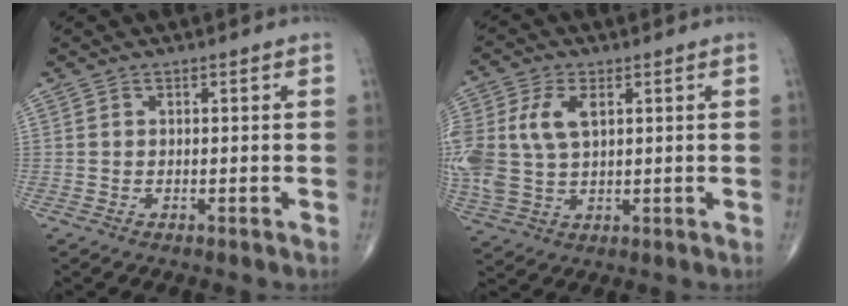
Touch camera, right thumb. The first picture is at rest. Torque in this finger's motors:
{"motor_torque": [0.20, 0.20, 1.30, 0.29, 0.28]}